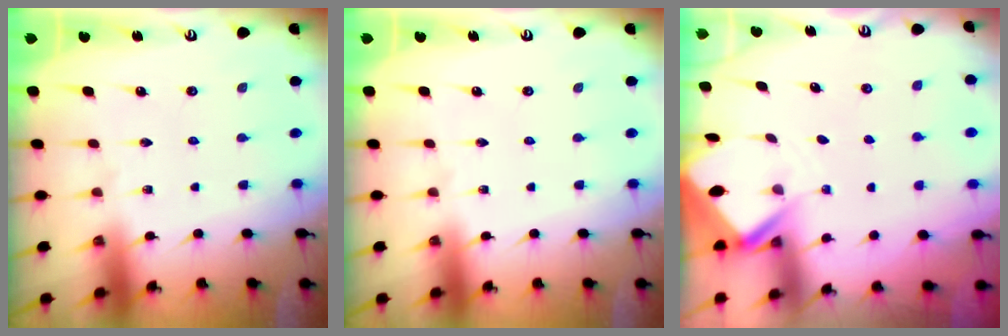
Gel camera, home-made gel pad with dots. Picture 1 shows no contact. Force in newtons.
{"total": 0.0}
{"total": 3.1, "press": 3.1, "slide": 0.3}